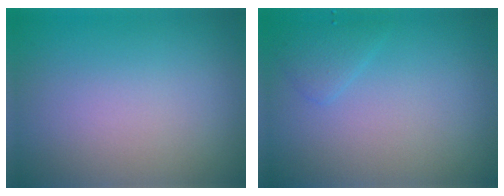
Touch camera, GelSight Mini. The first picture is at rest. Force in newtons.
{"total": 1.3, "press": 1.3, "slide": 0.1}